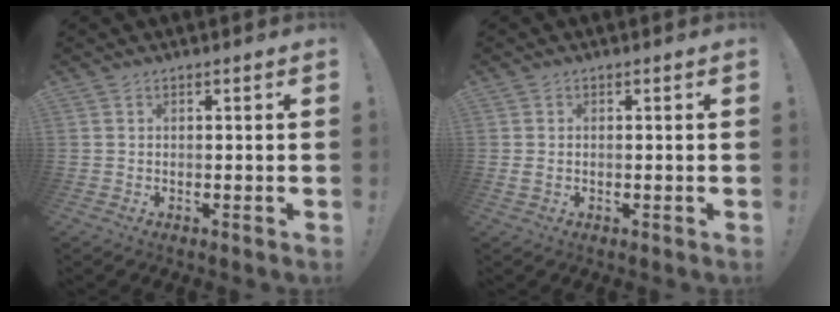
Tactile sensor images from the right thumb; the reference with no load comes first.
{"total": 1.0, "force": [0.2, 0.6, 0.7], "torque": [-0.008, 0.000, 0.003]}